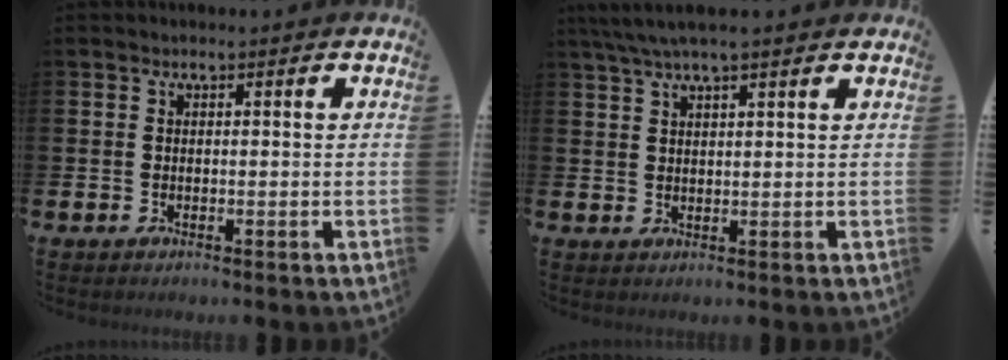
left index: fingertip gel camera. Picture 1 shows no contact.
{"total": 4.1, "force": [3.4, 0.5, 2.3], "torque": [-0.052, -0.002, 0.062]}